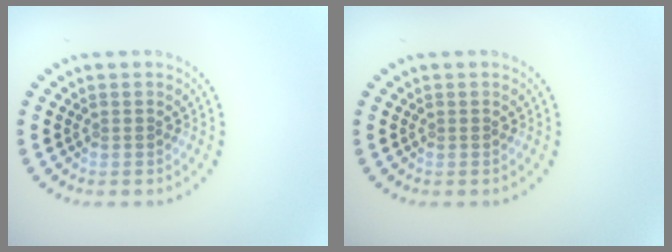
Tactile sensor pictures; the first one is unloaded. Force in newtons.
{"total": 0.0}